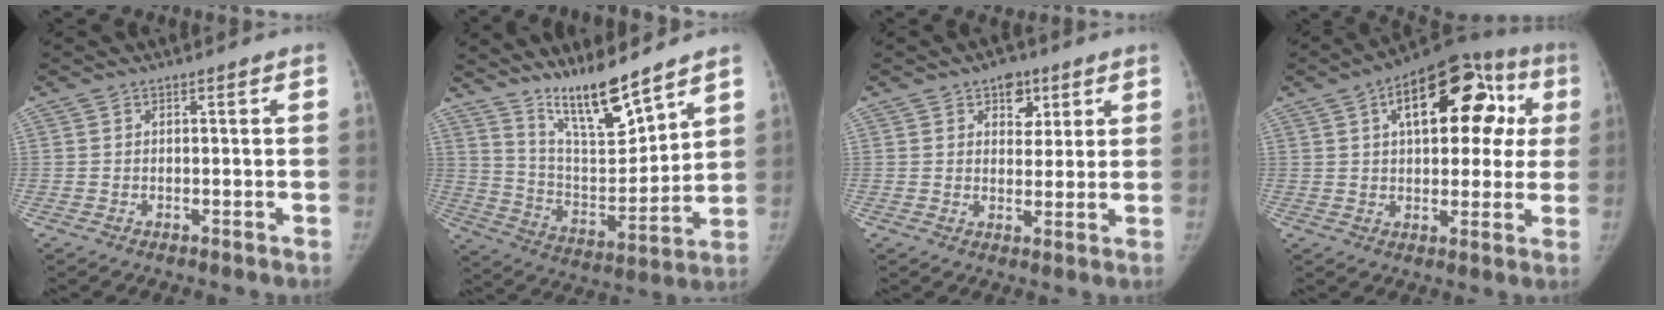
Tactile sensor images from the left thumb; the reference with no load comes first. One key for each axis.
{"total": 14.4, "fx": 11.6, "fy": 2.6, "fz": 8.2, "tx": -0.114, "ty": -0.080, "tz": 0.218}
{"total": 5.7, "fx": 3.0, "fy": 3.9, "fz": 2.8, "tx": -0.003, "ty": -0.011, "tz": 0.041}
{"total": 21.3, "fx": 6.6, "fy": 11.4, "fz": 16.8, "tx": -0.182, "ty": 0.038, "tz": 0.085}